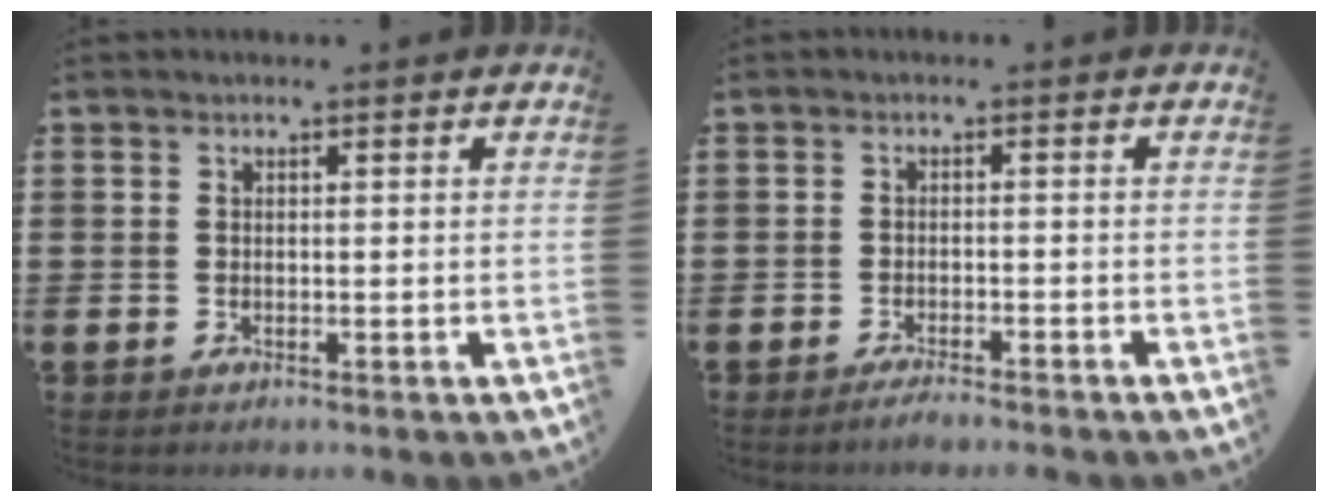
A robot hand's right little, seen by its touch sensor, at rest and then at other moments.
{"total": 1.7, "force": [-1.5, 0.0, 0.8], "torque": [-0.013, 0.001, -0.028]}